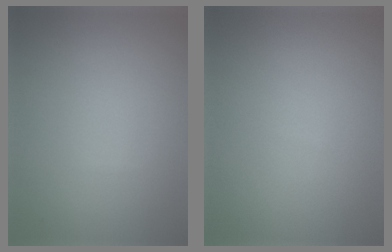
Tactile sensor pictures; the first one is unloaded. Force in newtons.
{"total": 0.0}